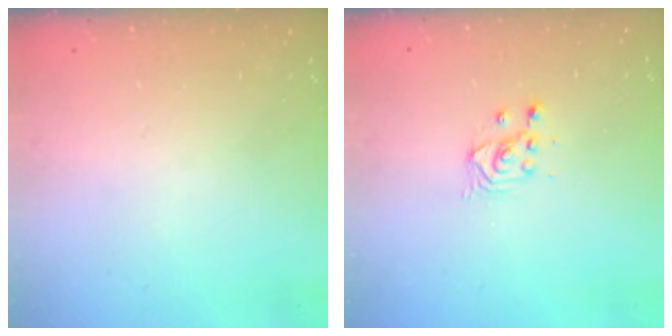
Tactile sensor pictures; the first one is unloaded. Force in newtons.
{"total": 2.4, "press": 2.4, "slide": 0.2}